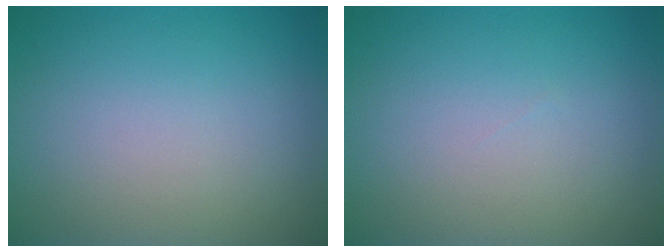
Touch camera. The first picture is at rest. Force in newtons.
{"total": 0.0}